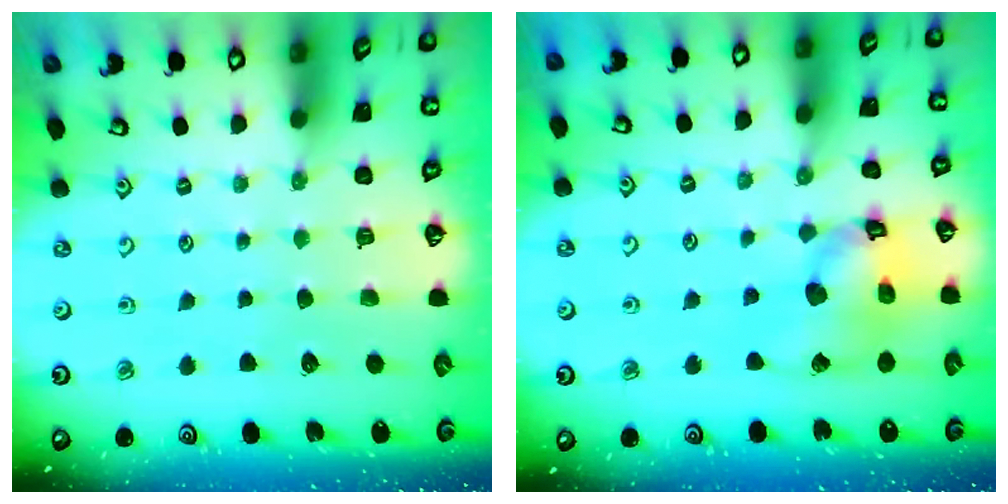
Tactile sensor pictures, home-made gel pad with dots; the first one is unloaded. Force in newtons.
{"total": 13.2, "press": 13.1, "slide": 1.8}